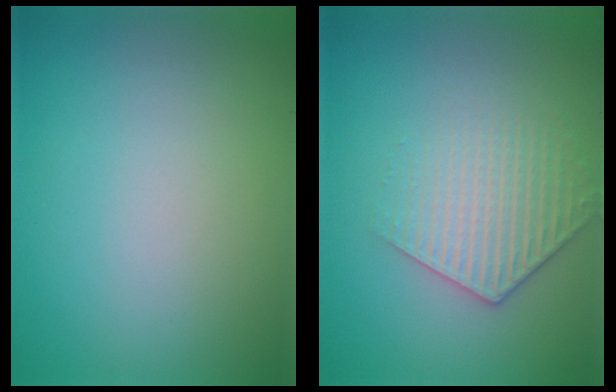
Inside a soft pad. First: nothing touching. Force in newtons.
{"total": 3.1, "press": 2.8, "slide": 1.4}